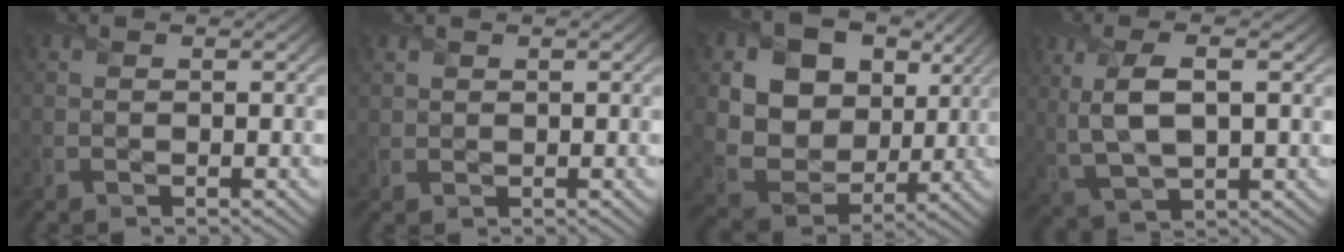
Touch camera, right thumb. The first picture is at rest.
{"total": 1.0, "force": [0.8, 0.6, 0.1], "torque": [-0.006, -0.003, 0.019]}
{"total": 13.6, "force": [4.4, 10.6, 7.3], "torque": [-0.200, 0.020, 0.089]}
{"total": 7.6, "force": [1.4, 3.4, 6.7], "torque": [-0.150, 0.002, 0.027]}